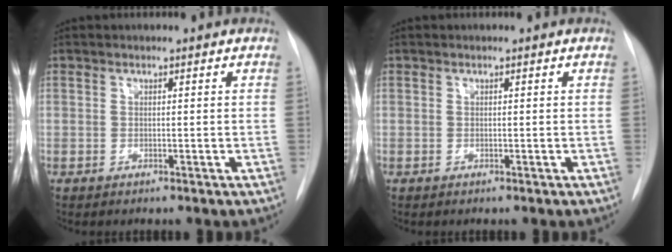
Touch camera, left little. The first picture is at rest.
{"total": 0.0}